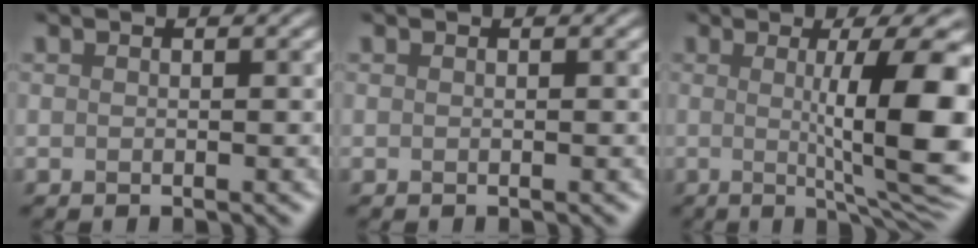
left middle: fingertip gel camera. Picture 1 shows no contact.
{"total": 0.0}
{"total": 9.7, "force": [-0.3, 1.4, 9.6], "torque": [-0.126, 0.000, 0.017]}